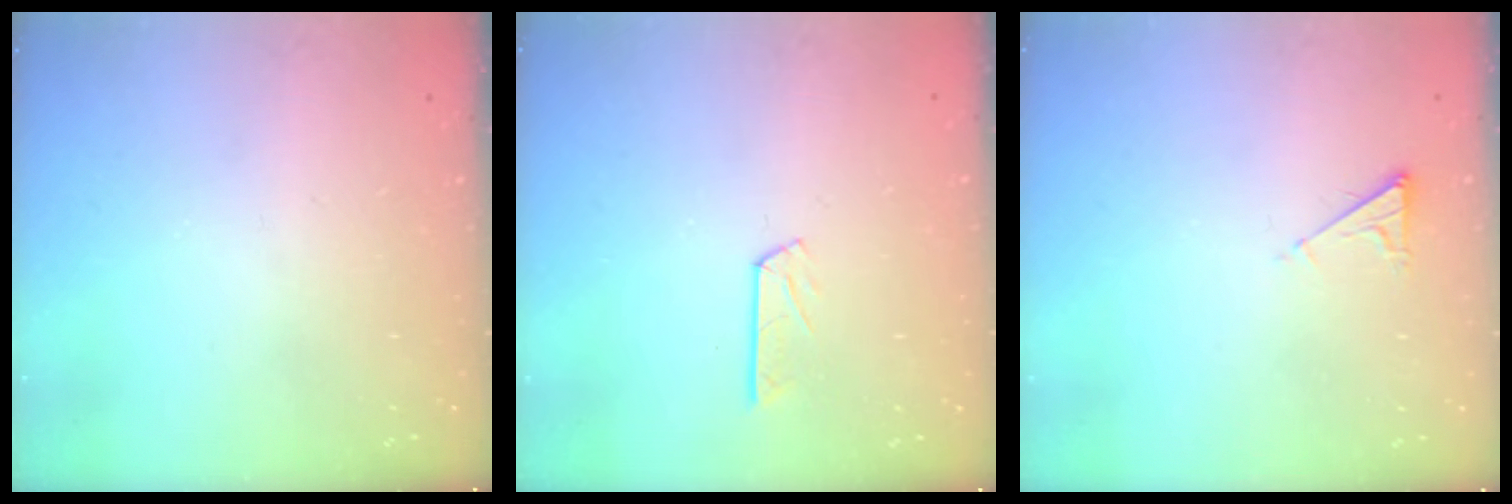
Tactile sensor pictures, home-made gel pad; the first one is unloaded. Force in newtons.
{"total": 4.7, "press": 4.7, "slide": 0.5}
{"total": 2.9, "press": 2.9, "slide": 0.5}